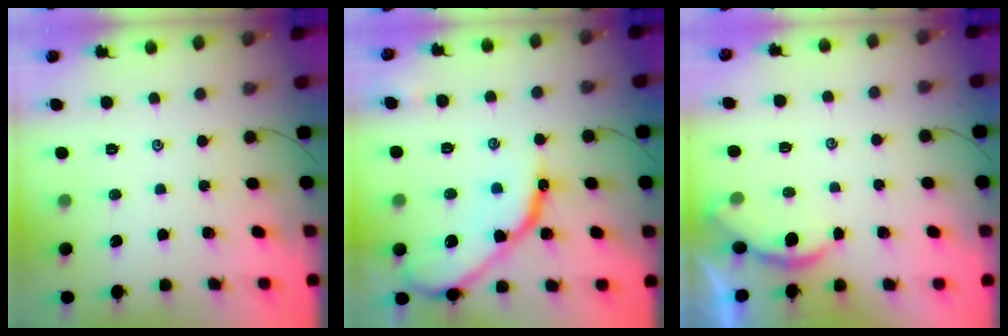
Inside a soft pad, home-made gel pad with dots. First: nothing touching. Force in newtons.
{"total": 13.2, "press": 13.1, "slide": 1.4}
{"total": 1.6, "press": 1.6, "slide": 0.1}